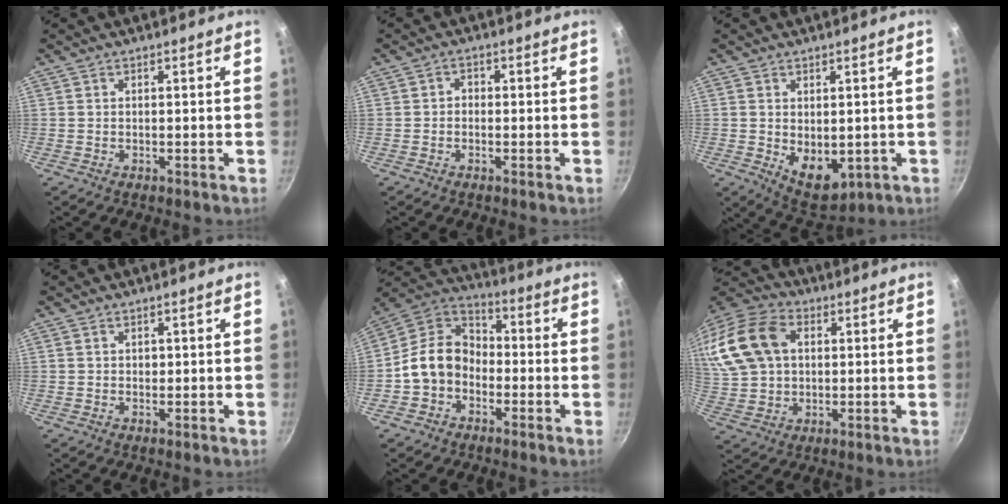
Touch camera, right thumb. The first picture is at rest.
{"total": 1.5, "force": [-0.5, 1.2, 0.7], "torque": [-0.007, 0.008, -0.011]}
{"total": 7.8, "force": [-0.4, 5.1, 6.0], "torque": [-0.071, -0.019, 0.013]}
{"total": 0.9, "force": [0.3, 0.8, 0.4], "torque": [-0.002, 0.003, 0.005]}
{"total": 11.6, "force": [-2.9, 9.1, 6.5], "torque": [-0.079, 0.050, -0.076]}
{"total": 23.1, "force": [6.1, 16.9, 14.5], "torque": [-0.329, 0.033, 0.108]}